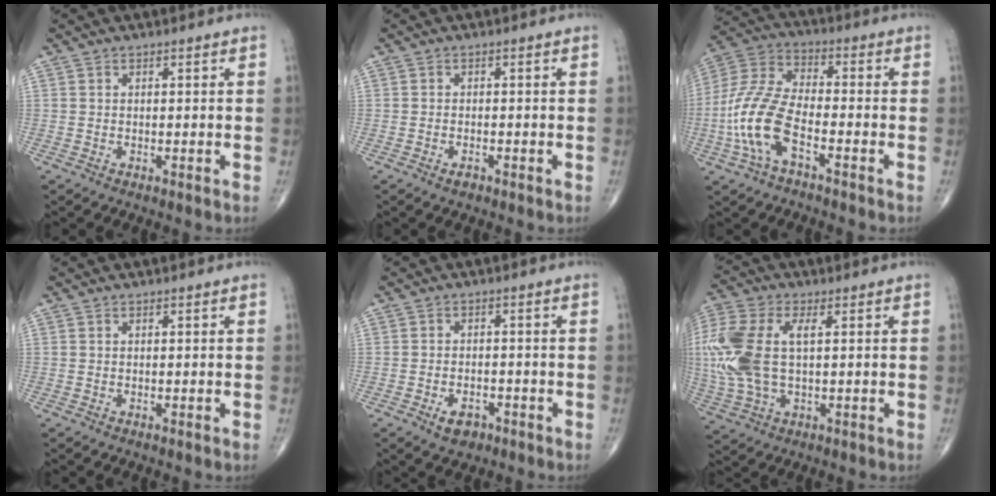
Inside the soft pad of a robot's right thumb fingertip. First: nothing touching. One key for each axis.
{"total": 1.2, "fx": -0.8, "fy": 0.6, "fz": 0.7, "tx": -0.013, "ty": 0.003, "tz": -0.015}
{"total": 13.5, "fx": -4.8, "fy": 6.0, "fz": 11.1, "tx": -0.247, "ty": 0.034, "tz": -0.097}
{"total": 0.0}
{"total": 4.0, "fx": -2.2, "fy": 2.4, "fz": 2.3, "tx": -0.031, "ty": 0.009, "tz": -0.033}
{"total": 16.0, "fx": 1.8, "fy": 8.3, "fz": 13.5, "tx": -0.345, "ty": 0.012, "tz": 0.037}